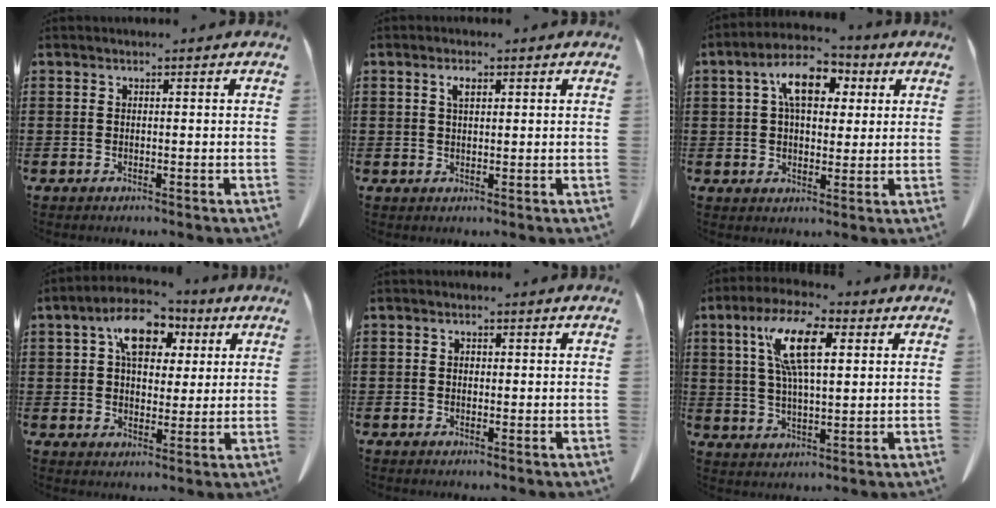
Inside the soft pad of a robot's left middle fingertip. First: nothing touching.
{"total": 2.6, "force": [1.1, 1.1, 2.1], "torque": [-0.047, 0.003, 0.020]}
{"total": 8.3, "force": [3.2, 4.9, 5.9], "torque": [-0.109, 0.006, 0.052]}
{"total": 8.5, "force": [3.9, 5.4, 5.3], "torque": [-0.101, 0.006, 0.066]}
{"total": 0.7, "force": [0.1, 0.7, 0.3], "torque": [-0.009, 0.002, 0.002]}
{"total": 11.3, "force": [4.2, 3.8, 9.8], "torque": [-0.210, 0.009, 0.069]}